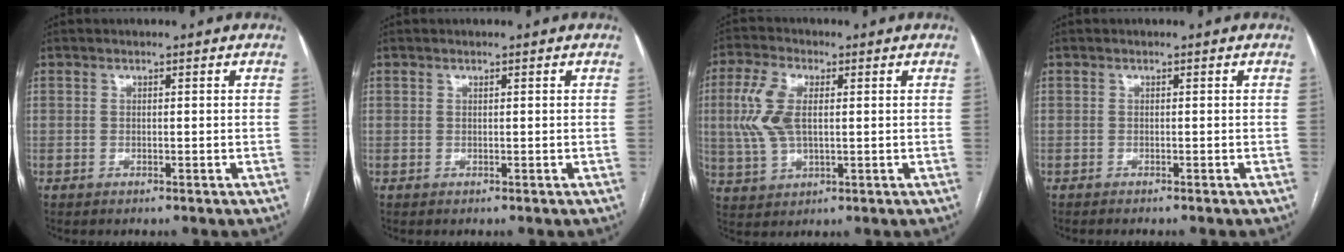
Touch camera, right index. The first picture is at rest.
{"total": 0.0}
{"total": 8.2, "force": [1.2, 3.7, 7.2], "torque": [-0.183, 0.012, 0.027]}
{"total": 2.2, "force": [-1.9, 0.0, 1.0], "torque": [-0.013, -0.002, -0.023]}